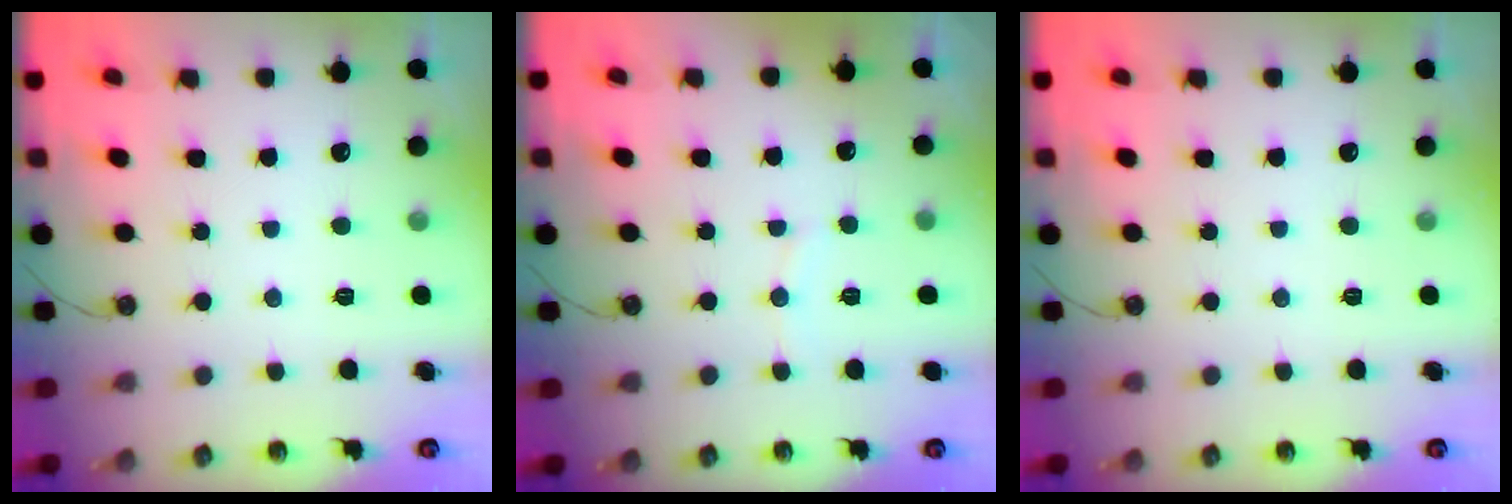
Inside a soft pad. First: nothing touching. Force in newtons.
{"total": 4.4, "press": 4.4, "slide": 0.5}
{"total": 0.0}